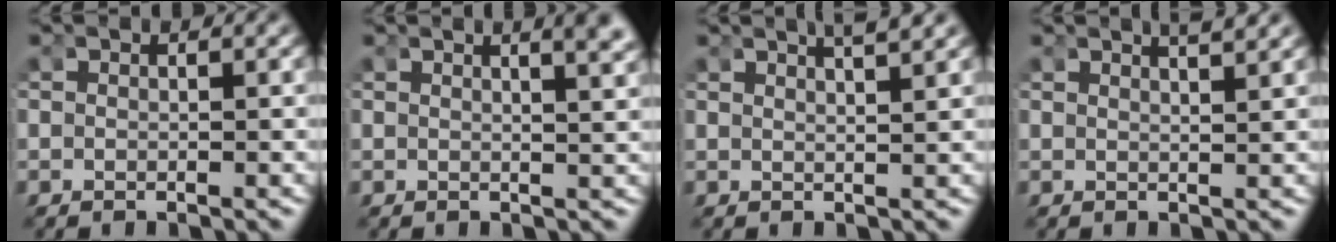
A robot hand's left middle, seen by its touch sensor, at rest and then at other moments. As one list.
[{"total": 3.7, "force": [2.2, 0.4, 3.0], "torque": [-0.029, 0.003, 0.035]}, {"total": 3.8, "force": [3.0, 0.0, 2.3], "torque": [-0.030, 0.003, 0.053]}, {"total": 2.4, "force": [2.0, -0.7, 1.2], "torque": [-0.014, -0.005, 0.039]}]